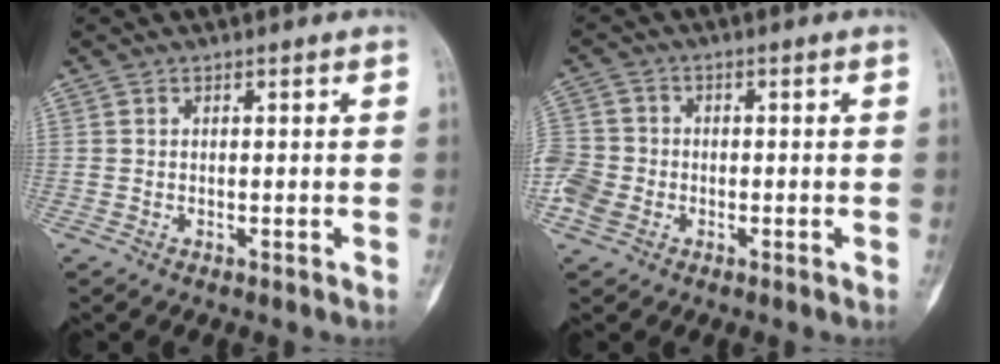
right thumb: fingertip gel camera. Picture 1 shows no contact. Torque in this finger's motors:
{"motor_torque": [0.17, 2.21, 1.89, -0.14, 0.68]}